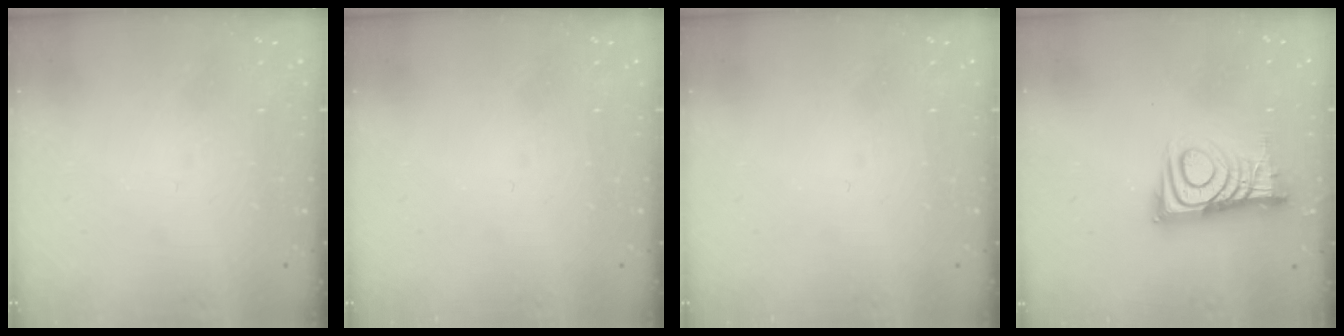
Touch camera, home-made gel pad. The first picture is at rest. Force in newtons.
{"total": 0.0}
{"total": 0.0}
{"total": 12.2, "press": 12.1, "slide": 0.9}